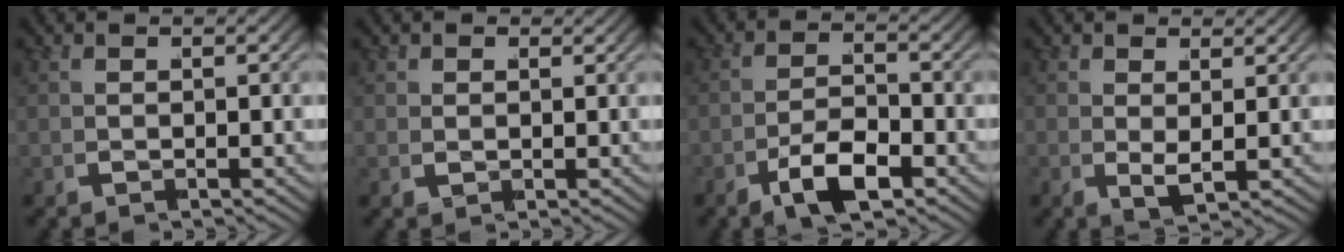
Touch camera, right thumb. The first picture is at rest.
{"total": 0.8, "force": [0.6, 0.6, 0.1], "torque": [-0.002, -0.006, 0.013]}
{"total": 4.2, "force": [-2.7, 1.9, 2.6], "torque": [-0.043, -0.013, -0.051]}
{"total": 1.1, "force": [0.6, 0.4, 0.8], "torque": [-0.013, -0.010, 0.011]}